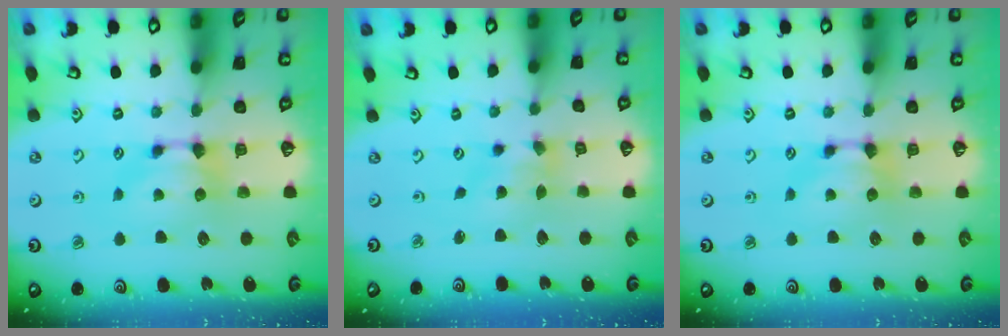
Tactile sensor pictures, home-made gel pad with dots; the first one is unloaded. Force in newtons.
{"total": 1.2, "press": 0.0, "slide": 1.2}
{"total": 0.0}